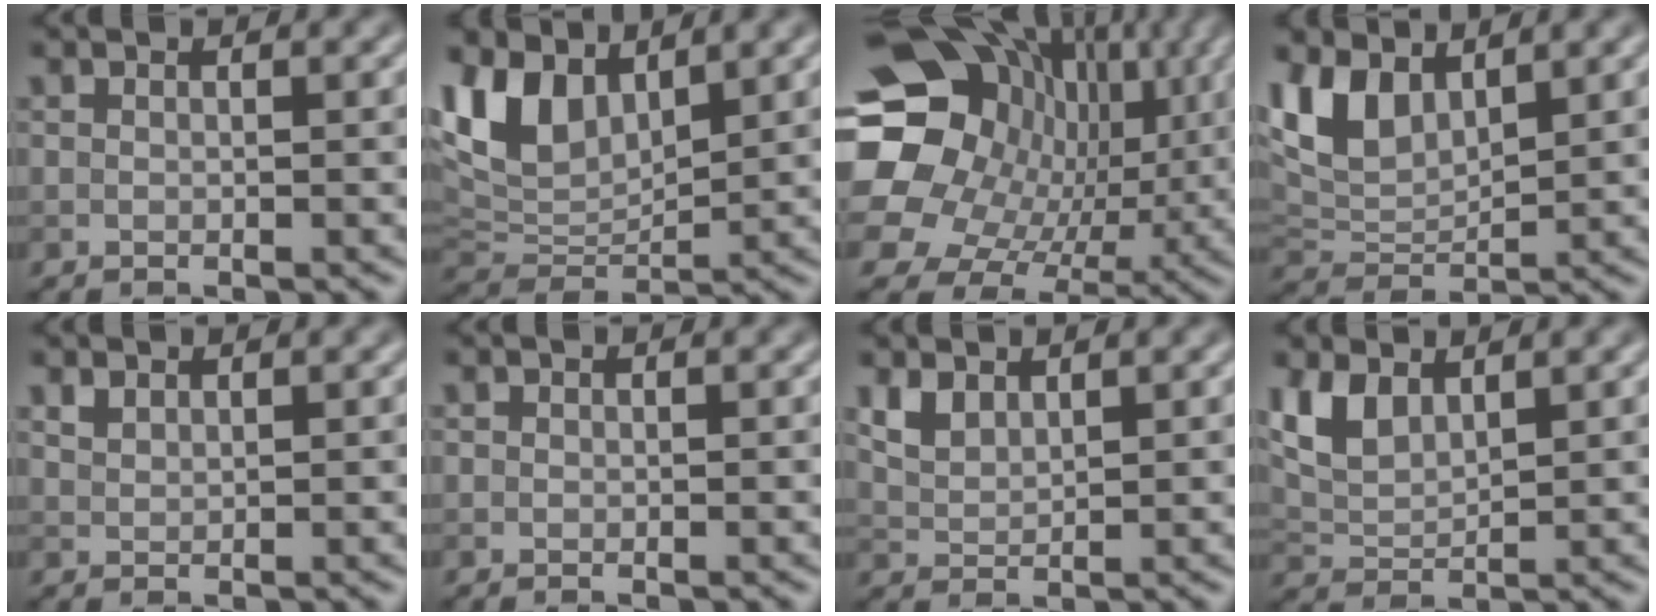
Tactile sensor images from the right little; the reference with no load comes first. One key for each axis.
{"total": 6.9, "fx": 3.8, "fy": 3.9, "fz": 4.2, "tx": -0.090, "ty": -0.001, "tz": 0.075}
{"total": 18.9, "fx": 4.0, "fy": 16.3, "fz": 8.8, "tx": -0.176, "ty": 0.018, "tz": 0.067}
{"total": 5.7, "fx": 3.3, "fy": 3.1, "fz": 3.5, "tx": -0.075, "ty": -0.001, "tz": 0.063}
{"total": 1.1, "fx": 0.9, "fy": 0.5, "fz": 0.3, "tx": -0.011, "ty": 0.000, "tz": 0.023}
{"total": 0.0}
{"total": 2.5, "fx": 1.7, "fy": 1.4, "fz": 1.2, "tx": -0.033, "ty": -0.002, "tz": 0.040}
{"total": 4.1, "fx": 2.3, "fy": 2.2, "fz": 2.5, "tx": -0.061, "ty": 0.000, "tz": 0.050}